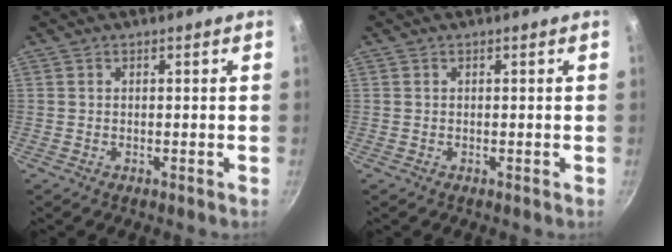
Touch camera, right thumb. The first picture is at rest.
{"total": 0.0}